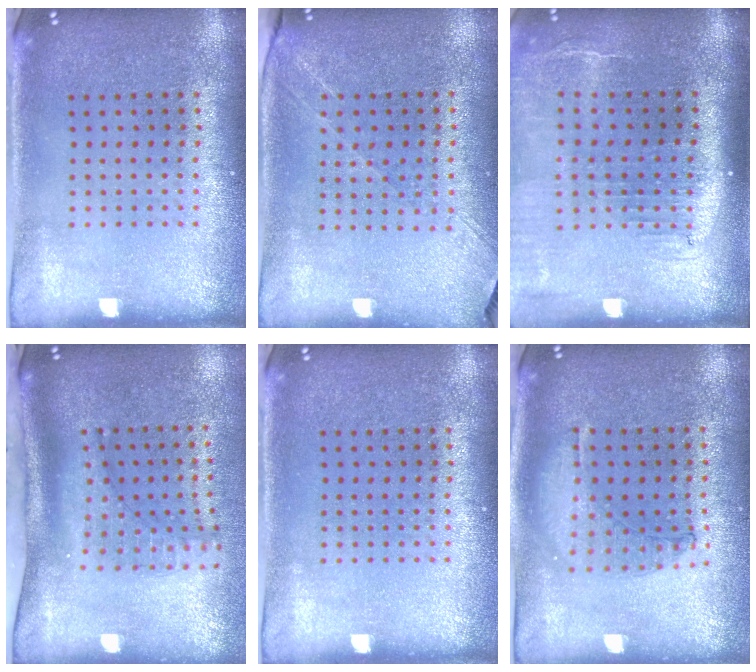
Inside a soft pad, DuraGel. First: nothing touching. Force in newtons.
{"total": 1.4, "press": 1.3, "slide": 0.6}
{"total": 2.1, "press": 1.7, "slide": 1.2}
{"total": 2.1, "press": 1.5, "slide": 1.5}
{"total": 0.0}
{"total": 1.0, "press": 0.9, "slide": 0.3}